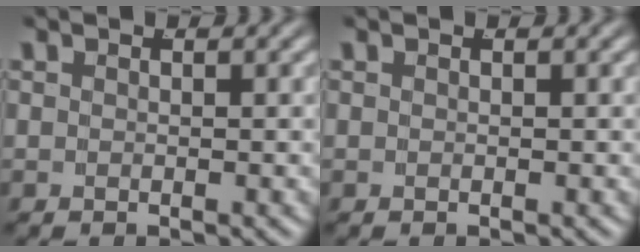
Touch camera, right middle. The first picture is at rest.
{"total": 0.0}